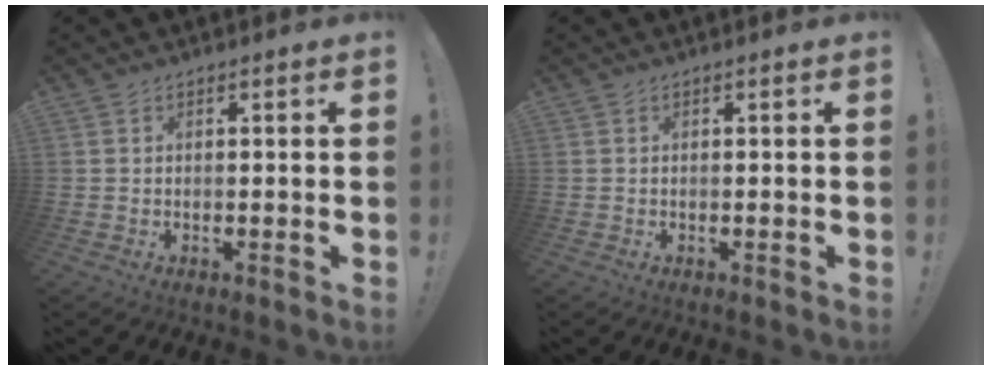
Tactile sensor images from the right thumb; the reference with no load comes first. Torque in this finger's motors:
{"motor_torque": [0.00, 0.00, 0.00, 0.00, 0.01]}